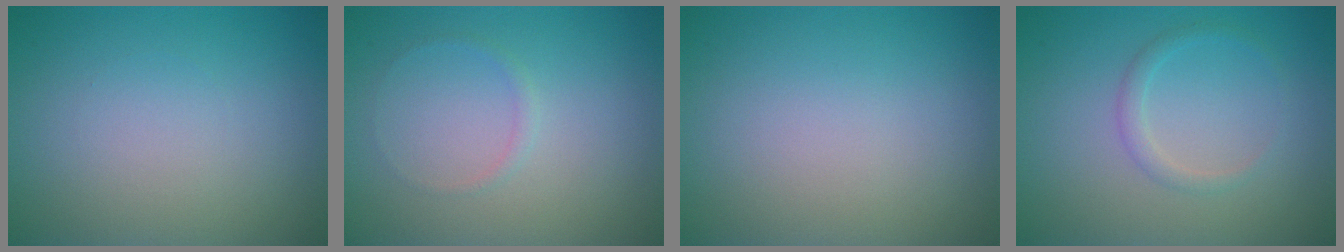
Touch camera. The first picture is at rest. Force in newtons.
{"total": 0.7, "press": 0.7, "slide": 0.1}
{"total": 0.0}
{"total": 1.2, "press": 1.2, "slide": 0.1}